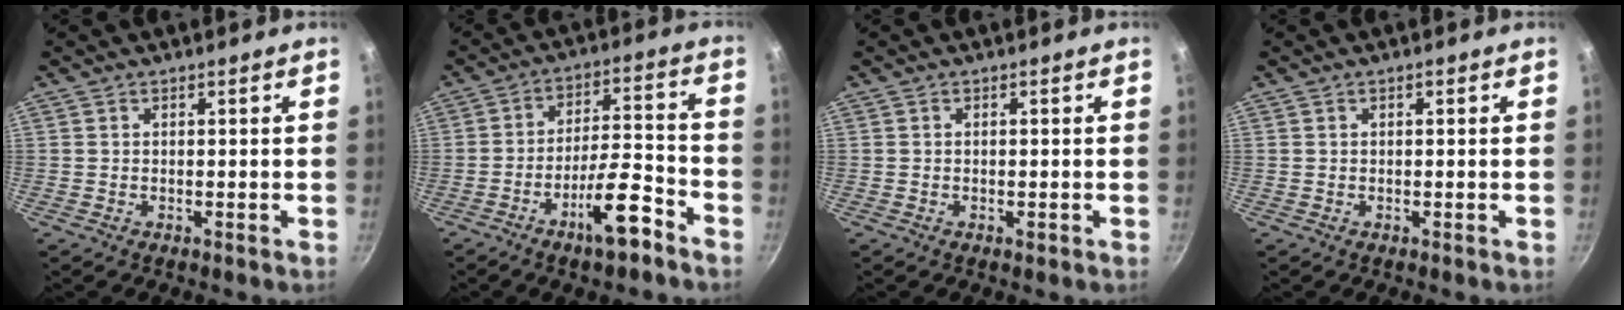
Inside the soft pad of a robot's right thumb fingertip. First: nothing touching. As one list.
[{"total": 11.1, "force": [-6.5, 2.9, 8.5], "torque": [-0.127, 0.052, -0.101]}, {"total": 0.7, "force": [-0.2, 0.4, 0.6], "torque": [-0.009, 0.001, -0.003]}, {"total": 0.8, "force": [0.4, 0.2, 0.6], "torque": [-0.011, 0.004, 0.006]}]